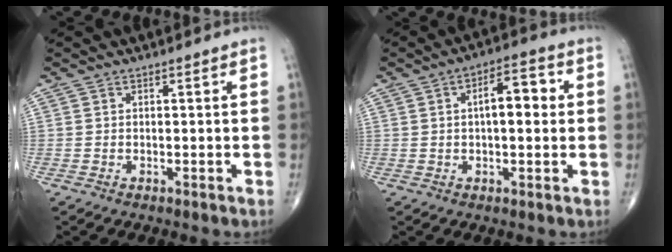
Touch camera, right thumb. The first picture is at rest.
{"total": 7.9, "force": [1.2, 3.4, 7.0], "torque": [-0.094, 0.018, 0.012]}